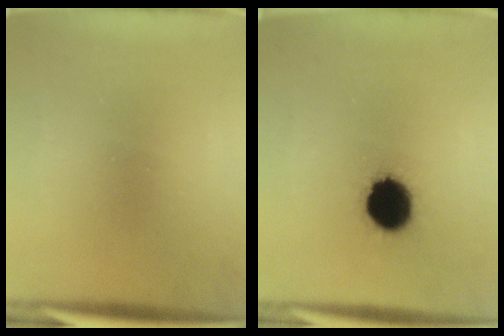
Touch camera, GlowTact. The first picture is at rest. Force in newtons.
{"total": 12.5}